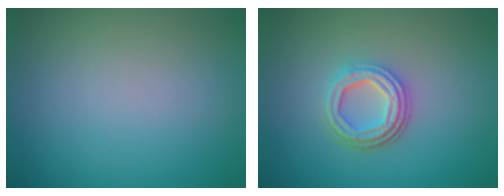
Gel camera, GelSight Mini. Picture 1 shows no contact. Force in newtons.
{"total": 4.2, "press": 3.2, "slide": 2.7}